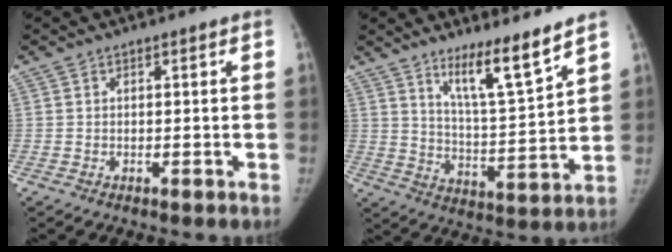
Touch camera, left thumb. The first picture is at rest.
{"total": 11.0, "force": [8.2, 0.8, 7.4], "torque": [-0.117, -0.073, 0.145]}